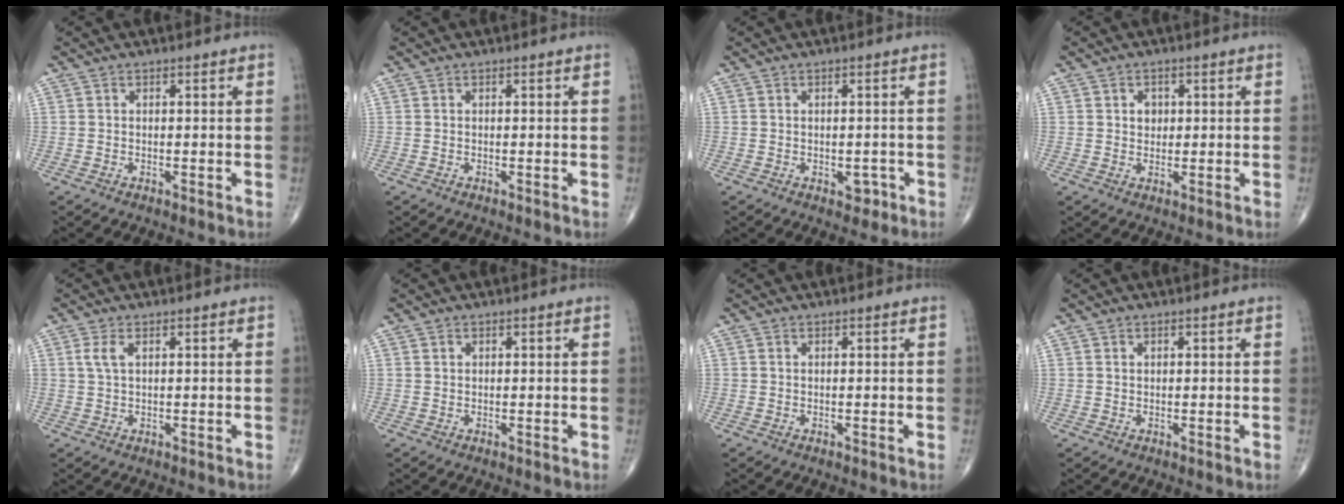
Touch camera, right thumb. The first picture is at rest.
{"total": 0.0}
{"total": 2.2, "force": [-0.9, 1.5, 1.3], "torque": [-0.003, 0.002, -0.008]}
{"total": 2.5, "force": [0.6, 2.1, 1.3], "torque": [-0.007, -0.001, 0.010]}
{"total": 2.6, "force": [0.9, 1.2, 2.1], "torque": [-0.053, 0.008, 0.021]}
{"total": 0.7, "force": [0.3, 0.5, 0.2], "torque": [-0.001, -0.001, 0.006]}
{"total": 0.0}
{"total": 0.6, "force": [0.3, 0.5, 0.3], "torque": [-0.004, -0.001, 0.005]}